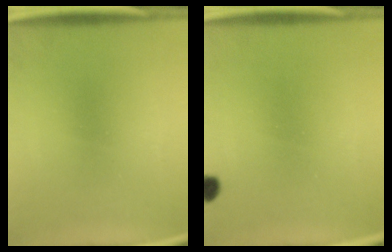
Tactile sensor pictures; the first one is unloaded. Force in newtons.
{"total": 1.8}